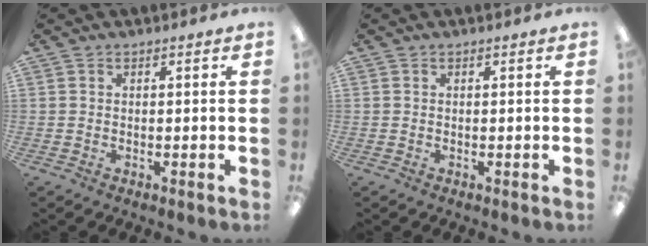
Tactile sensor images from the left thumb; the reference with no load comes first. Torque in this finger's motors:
{"motor_torque": [-0.05, 0.02, 0.00, 0.00, 0.00]}